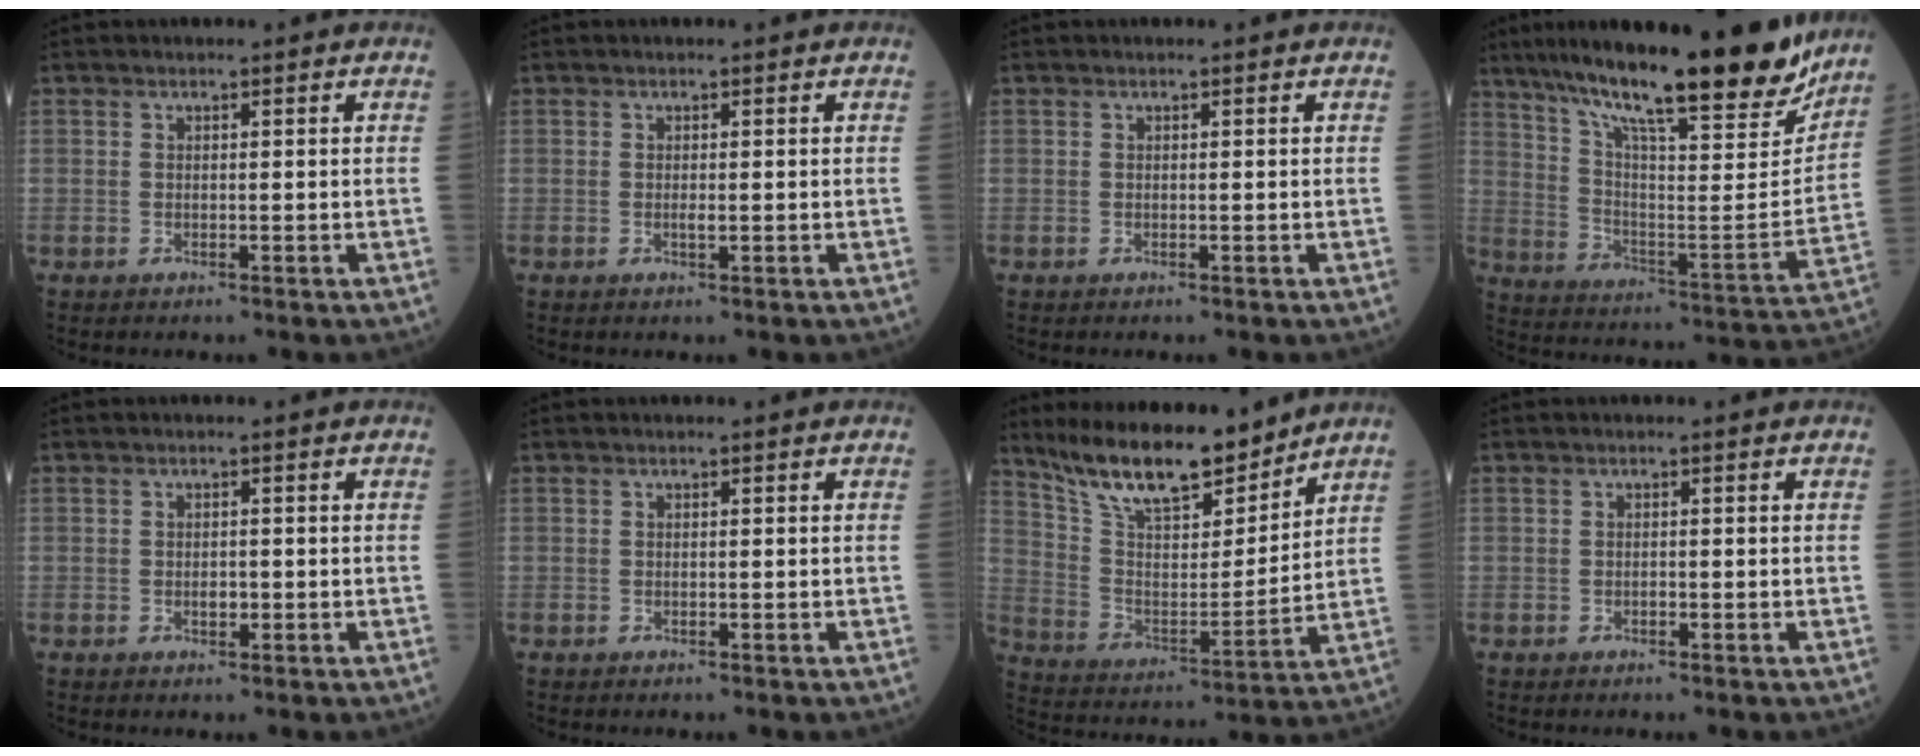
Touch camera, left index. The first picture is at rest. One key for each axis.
{"total": 0.7, "fx": 0.0, "fy": 0.2, "fz": 0.7, "tx": -0.014, "ty": -0.002, "tz": 0.000}
{"total": 0.0}
{"total": 26.1, "fx": 21.3, "fy": 3.1, "fz": 14.8, "tx": -0.248, "ty": -0.031, "tz": 0.314}
{"total": 1.2, "fx": -0.3, "fy": 0.7, "fz": 0.9, "tx": -0.018, "ty": 0.001, "tz": -0.002}
{"total": 0.0}
{"total": 15.7, "fx": 13.3, "fy": 3.6, "fz": 7.4, "tx": -0.135, "ty": -0.003, "tz": 0.244}
{"total": 0.0}